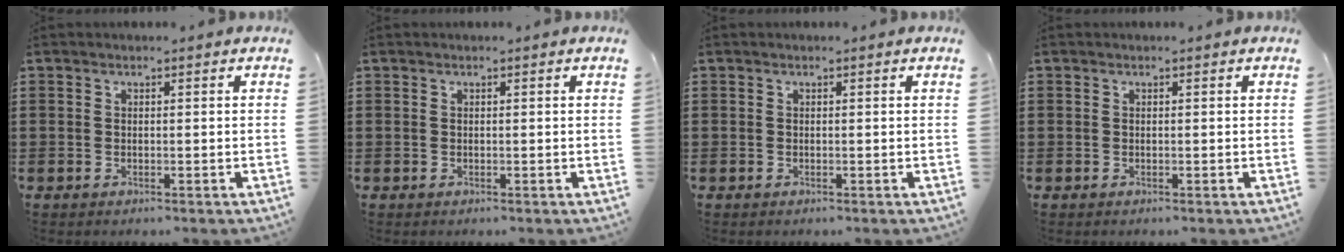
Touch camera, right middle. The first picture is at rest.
{"total": 0.0}
{"total": 0.0}
{"total": 0.0}